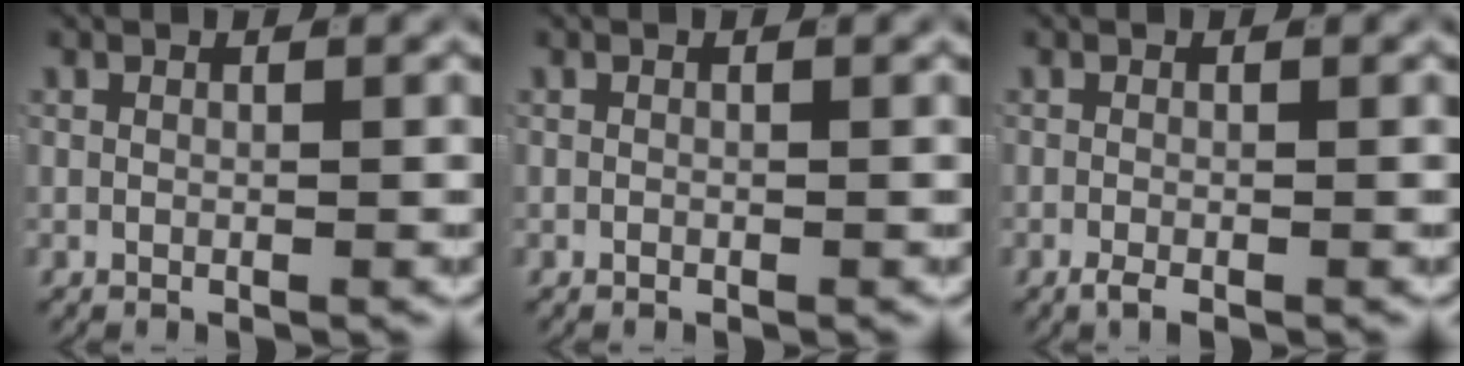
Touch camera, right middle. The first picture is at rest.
{"total": 0.0}
{"total": 1.7, "force": [-1.3, 0.7, 0.8], "torque": [-0.015, -0.005, -0.022]}